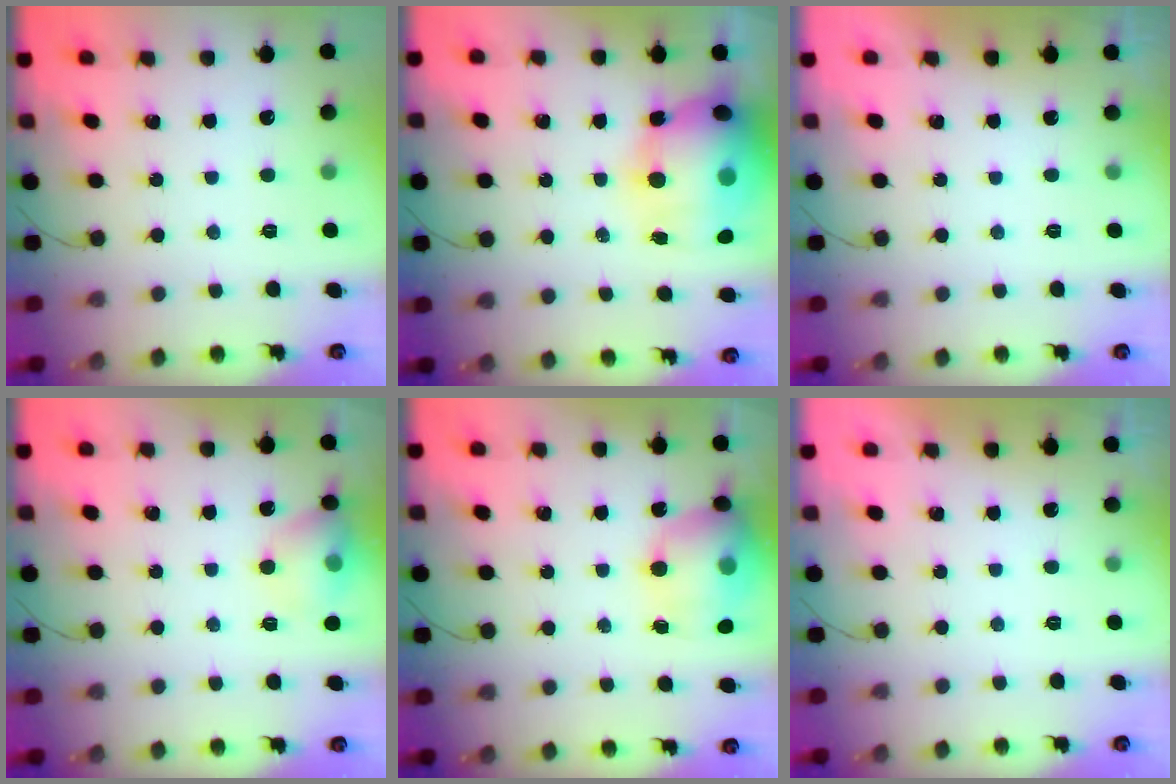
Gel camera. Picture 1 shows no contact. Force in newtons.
{"total": 21.3, "press": 19.3, "slide": 8.9}
{"total": 0.0}
{"total": 9.8, "press": 9.6, "slide": 1.5}
{"total": 17.1, "press": 16.9, "slide": 2.9}
{"total": 0.0}